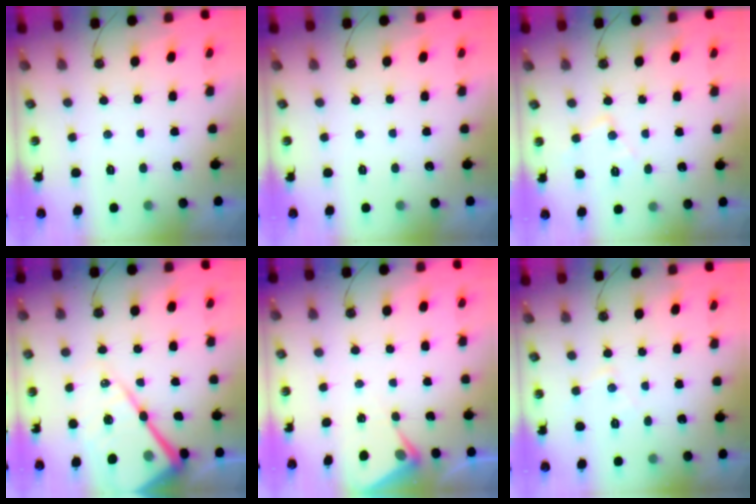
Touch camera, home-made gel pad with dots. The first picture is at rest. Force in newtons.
{"total": 0.0}
{"total": 8.0, "press": 8.0, "slide": 0.6}
{"total": 22.5, "press": 22.4, "slide": 2.1}
{"total": 5.3, "press": 5.3, "slide": 0.3}
{"total": 5.6, "press": 5.6, "slide": 0.5}